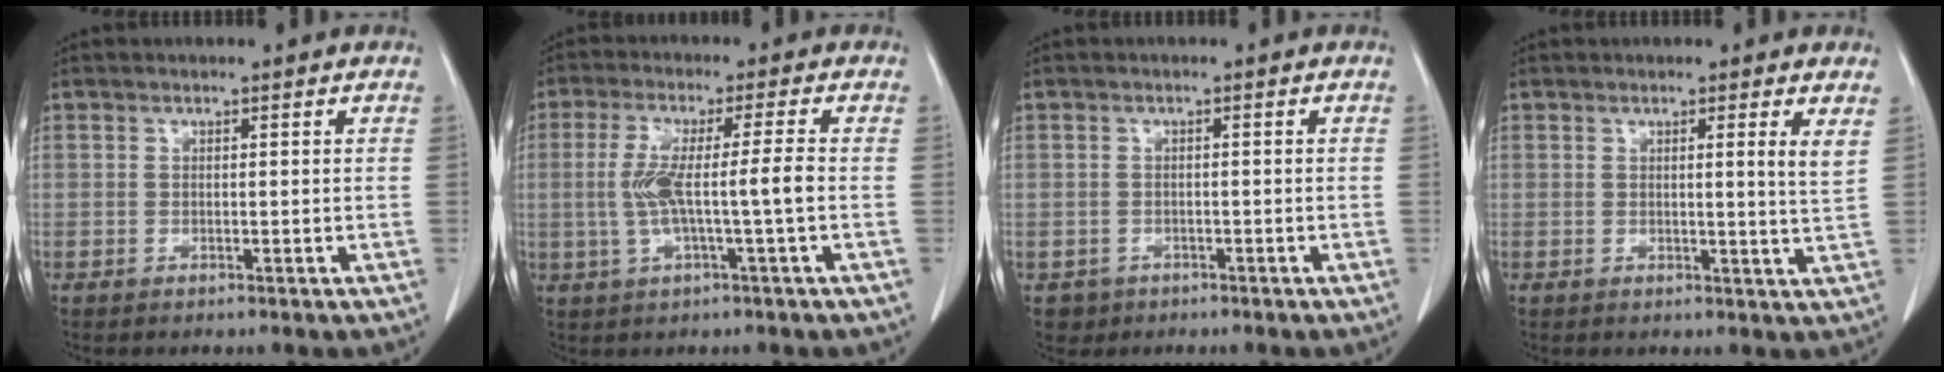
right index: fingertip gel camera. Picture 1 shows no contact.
{"total": 7.5, "force": [-0.8, -0.4, 7.5], "torque": [-0.151, 0.007, -0.013]}
{"total": 2.1, "force": [-1.0, 1.8, 0.0], "torque": [-0.005, 0.005, -0.012]}
{"total": 2.9, "force": [1.4, -0.6, 2.4], "torque": [-0.036, -0.011, 0.015]}